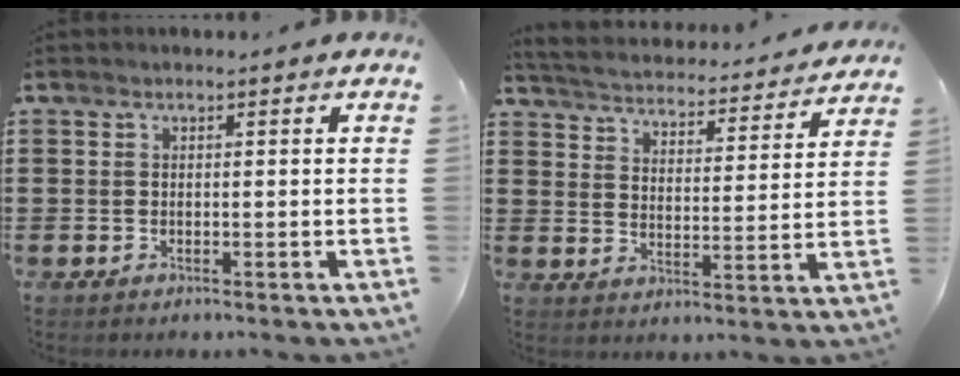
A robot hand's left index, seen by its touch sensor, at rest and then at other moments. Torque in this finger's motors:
{"motor_torque": [0.29, -1.85, -0.55, 0.04]}